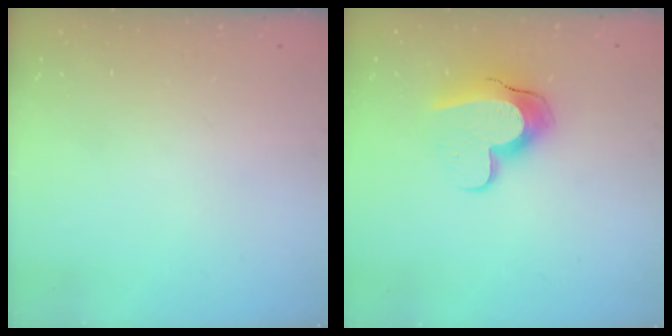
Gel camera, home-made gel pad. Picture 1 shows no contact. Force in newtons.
{"total": 11.9, "press": 11.9, "slide": 1.1}